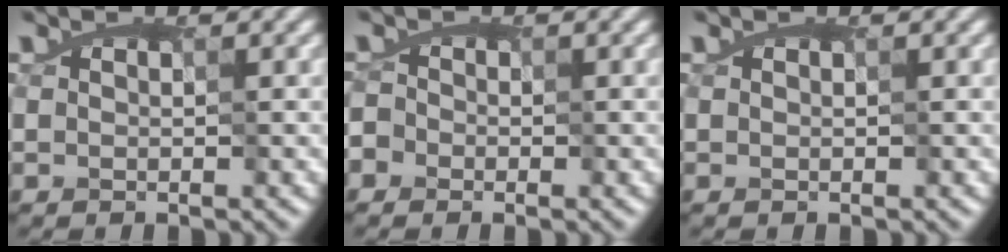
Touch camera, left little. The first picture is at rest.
{"total": 1.8, "force": [0.1, 1.8, 0.4], "torque": [-0.020, 0.005, 0.008]}
{"total": 0.0}